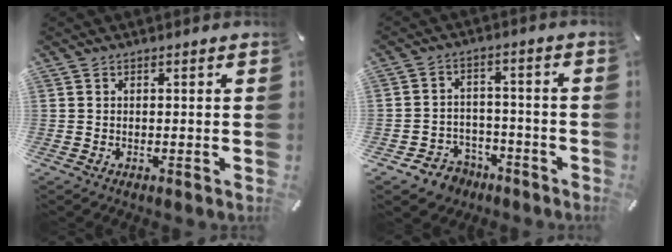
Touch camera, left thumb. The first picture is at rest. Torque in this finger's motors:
{"motor_torque": [-0.31, 0.42, 0.34, 0.42, 0.01]}